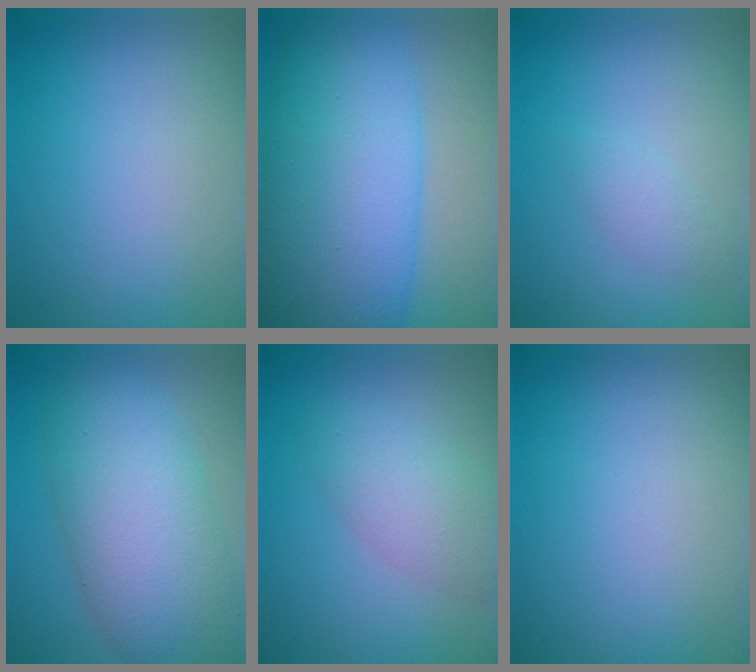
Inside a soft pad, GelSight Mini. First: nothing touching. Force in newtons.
{"total": 13.0, "press": 13.0, "slide": 0.2}
{"total": 1.3, "press": 1.3, "slide": 0.0}
{"total": 9.6, "press": 9.6, "slide": 0.5}
{"total": 3.8, "press": 3.8, "slide": 0.2}
{"total": 0.0}